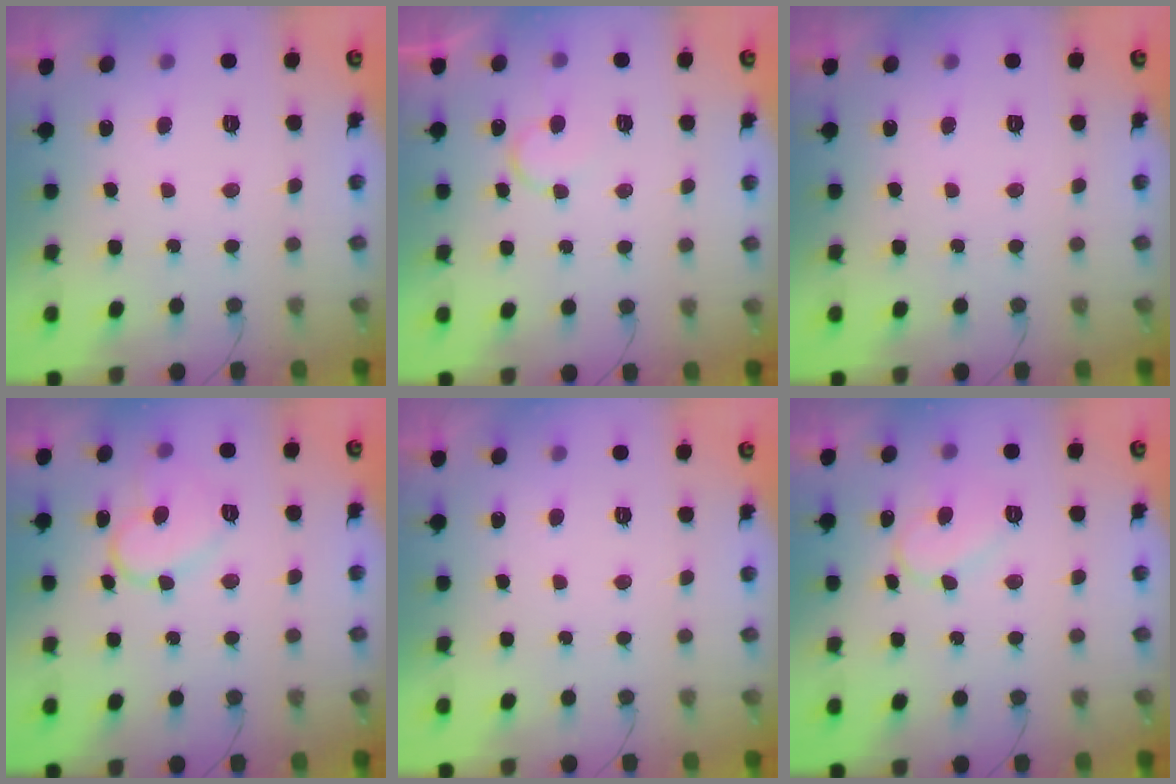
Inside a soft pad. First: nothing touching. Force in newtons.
{"total": 6.0, "press": 6.0, "slide": 0.5}
{"total": 0.0}
{"total": 11.5, "press": 11.5, "slide": 0.3}
{"total": 1.7, "press": 1.7, "slide": 0.1}
{"total": 9.1, "press": 9.1, "slide": 0.8}